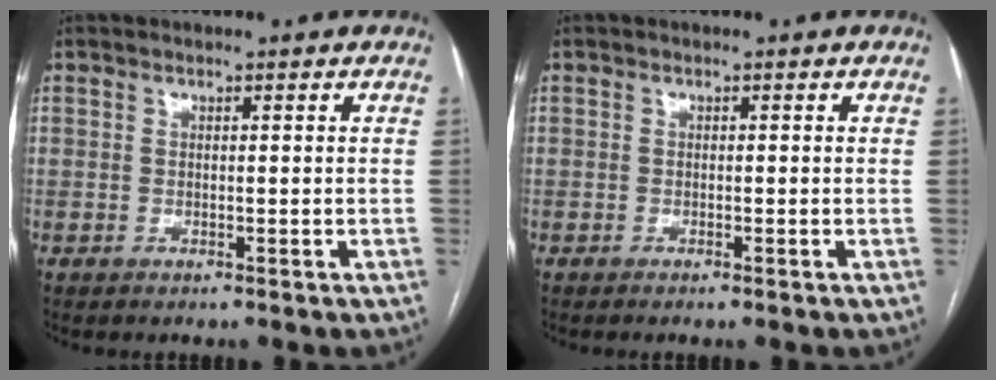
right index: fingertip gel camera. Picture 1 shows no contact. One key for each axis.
{"total": 0.5, "fx": -0.4, "fy": -0.1, "fz": 0.4, "tx": -0.008, "ty": 0.000, "tz": -0.006}